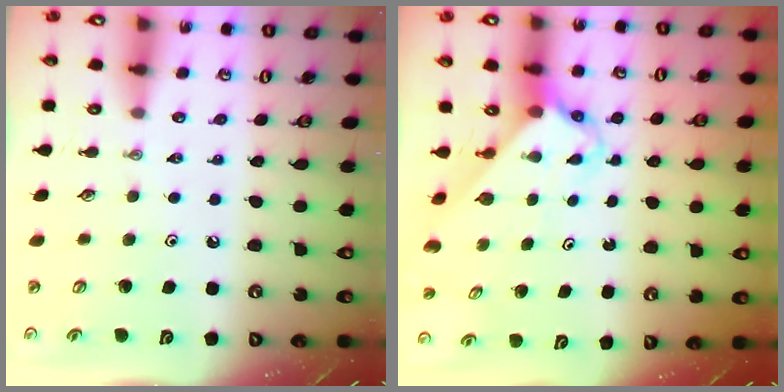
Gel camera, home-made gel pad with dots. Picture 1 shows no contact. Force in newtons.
{"total": 2.5, "press": 2.5, "slide": 0.2}